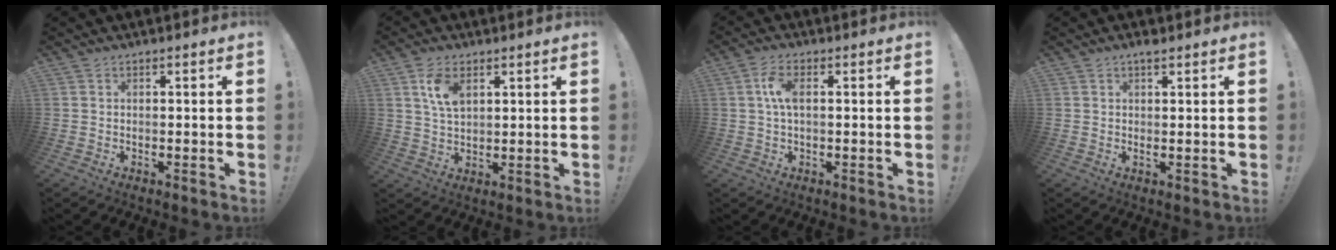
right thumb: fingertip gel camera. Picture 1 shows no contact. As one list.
[{"total": 7.5, "force": [3.4, 4.2, 5.2], "torque": [-0.085, -0.010, 0.062]}, {"total": 5.7, "force": [0.7, 2.7, 5.0], "torque": [-0.095, 0.005, 0.010]}, {"total": 1.8, "force": [1.2, 0.1, 1.3], "torque": [-0.019, -0.004, 0.019]}]